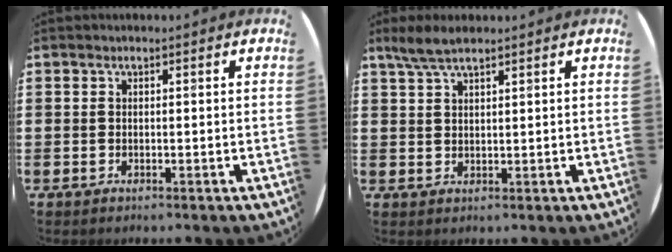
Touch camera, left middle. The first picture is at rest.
{"total": 3.6, "force": [2.8, 0.8, 2.2], "torque": [-0.049, 0.002, 0.051]}